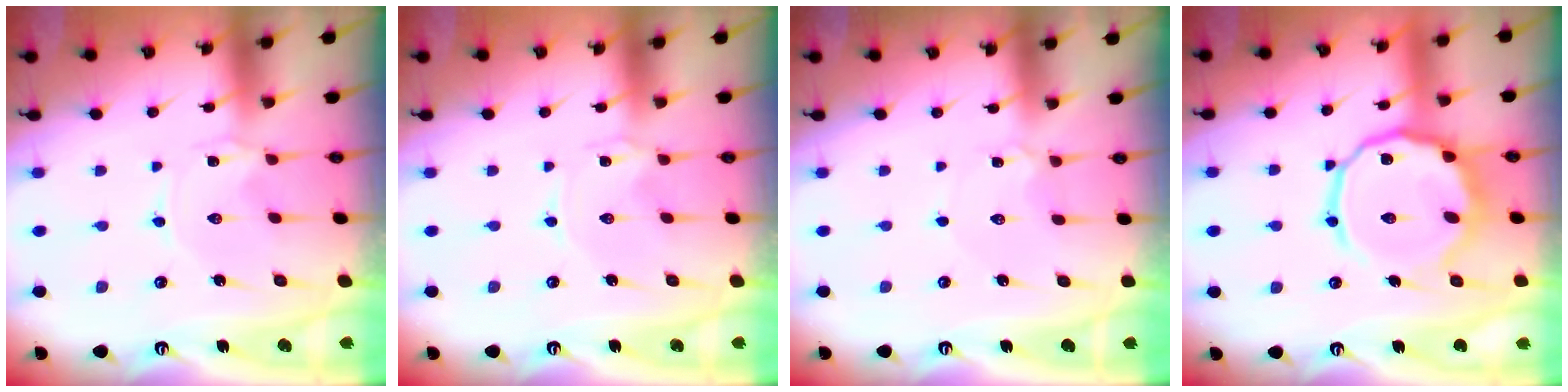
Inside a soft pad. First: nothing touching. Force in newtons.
{"total": 0.0}
{"total": 3.1, "press": 3.1, "slide": 0.3}
{"total": 15.2, "press": 15.1, "slide": 1.5}